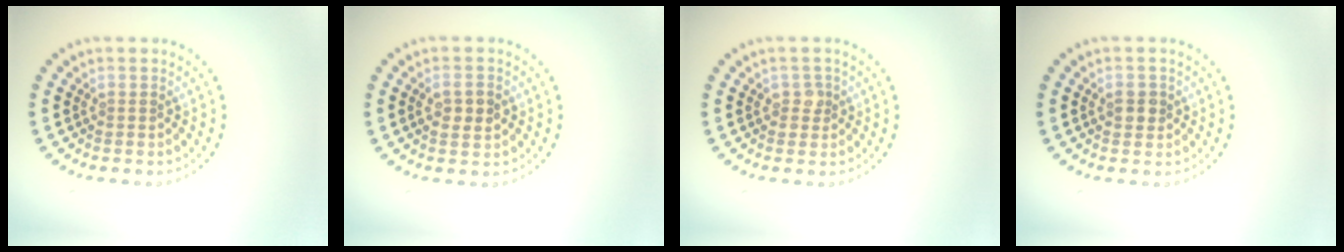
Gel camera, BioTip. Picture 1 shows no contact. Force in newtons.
{"total": 2.3, "press": 2.3, "slide": 0.0}
{"total": 1.2, "press": 1.1, "slide": 0.4}
{"total": 1.4, "press": 1.4, "slide": 0.4}